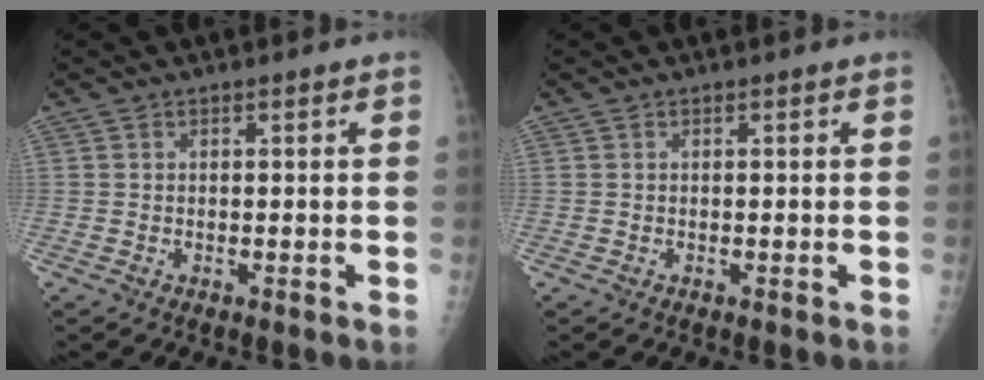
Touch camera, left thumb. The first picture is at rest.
{"total": 0.0}